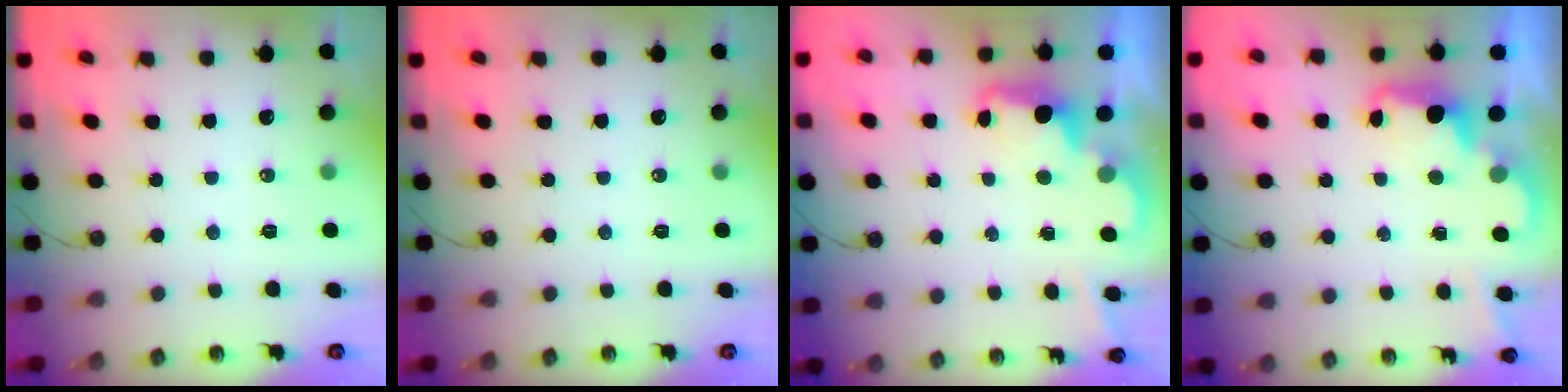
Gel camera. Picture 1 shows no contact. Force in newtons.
{"total": 0.0}
{"total": 2.4, "press": 2.3, "slide": 0.5}
{"total": 2.4, "press": 2.3, "slide": 0.5}